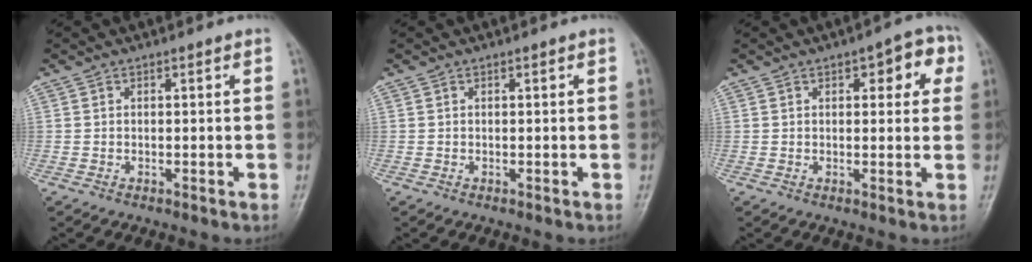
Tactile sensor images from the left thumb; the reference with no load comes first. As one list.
[{"total": 0.0}, {"total": 6.5, "force": [2.5, 3.1, 5.1], "torque": [-0.032, 0.000, 0.022]}]